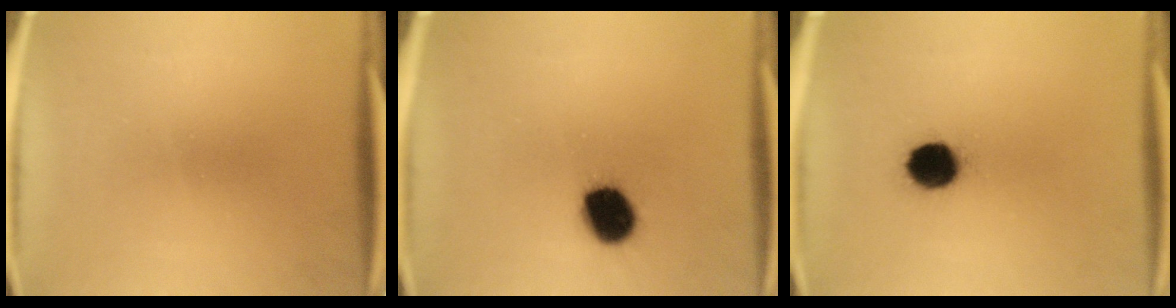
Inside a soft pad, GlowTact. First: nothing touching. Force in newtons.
{"total": 10.5}
{"total": 9.5}